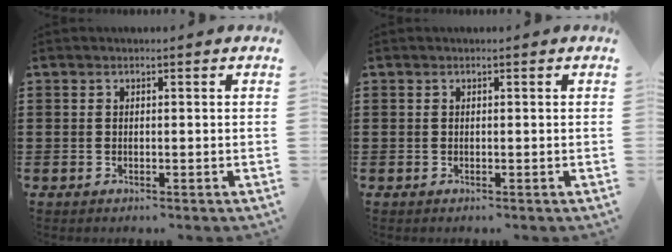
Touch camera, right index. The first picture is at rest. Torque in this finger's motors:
{"motor_torque": [-0.02, 0.01, 0.00, -0.01]}